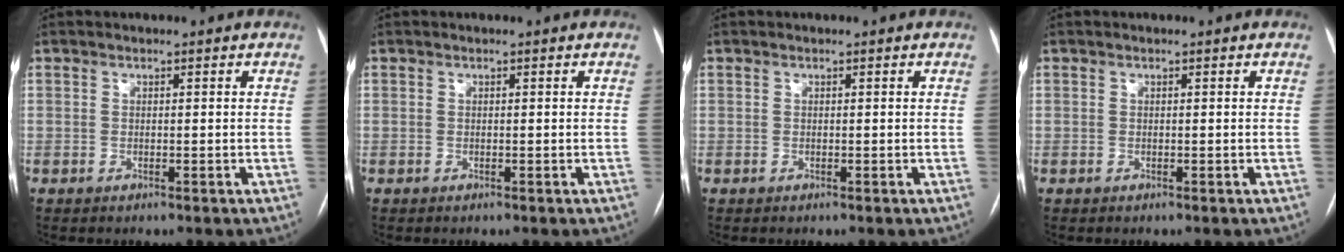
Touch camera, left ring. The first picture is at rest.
{"total": 0.0}
{"total": 0.0}
{"total": 0.0}